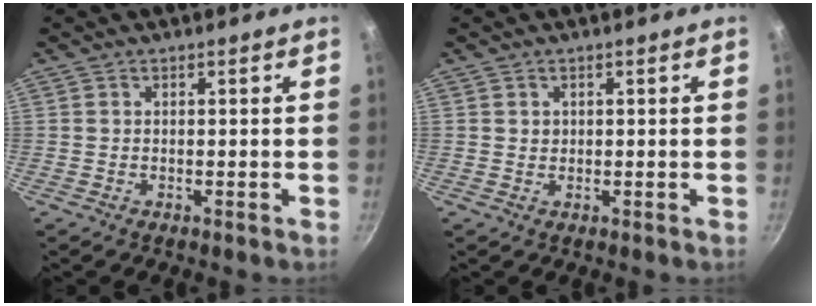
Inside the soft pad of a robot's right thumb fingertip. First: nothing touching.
{"total": 0.9, "force": [0.3, 0.9, 0.3], "torque": [-0.001, 0.001, 0.004]}